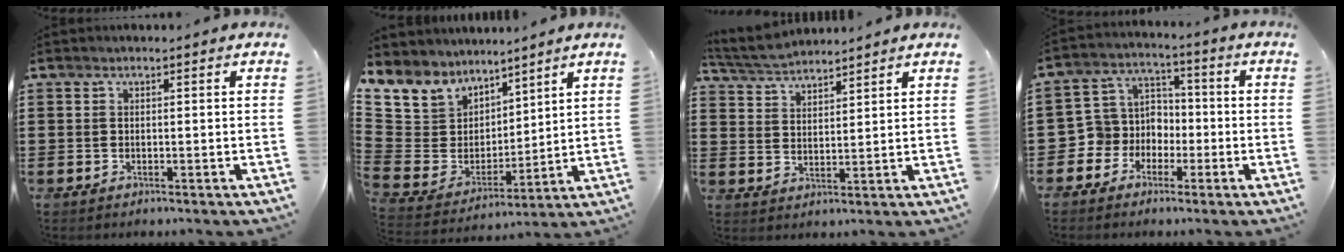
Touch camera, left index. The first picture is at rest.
{"total": 8.2, "force": [5.9, 5.7, -0.4], "torque": [-0.056, -0.060, 0.116]}
{"total": 4.3, "force": [4.2, 0.5, 0.6], "torque": [-0.028, -0.014, 0.077]}
{"total": 6.4, "force": [-2.1, 6.0, 0.8], "torque": [-0.062, -0.001, -0.046]}